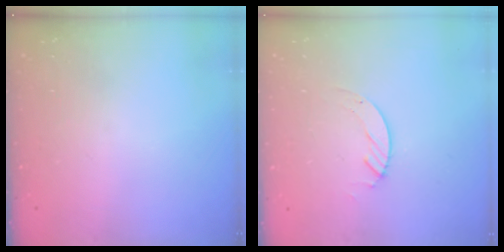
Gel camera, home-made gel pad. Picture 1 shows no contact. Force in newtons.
{"total": 2.1, "press": 2.1, "slide": 0.2}